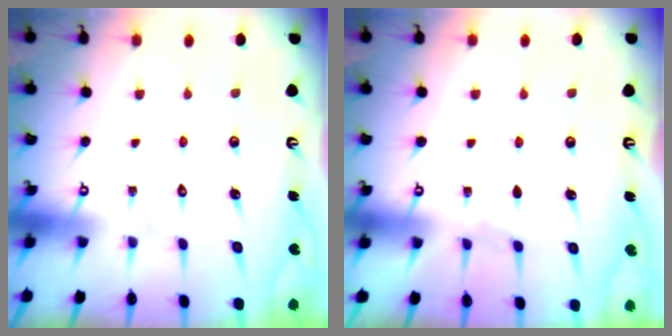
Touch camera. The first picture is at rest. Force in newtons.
{"total": 2.3, "press": 2.2, "slide": 0.4}